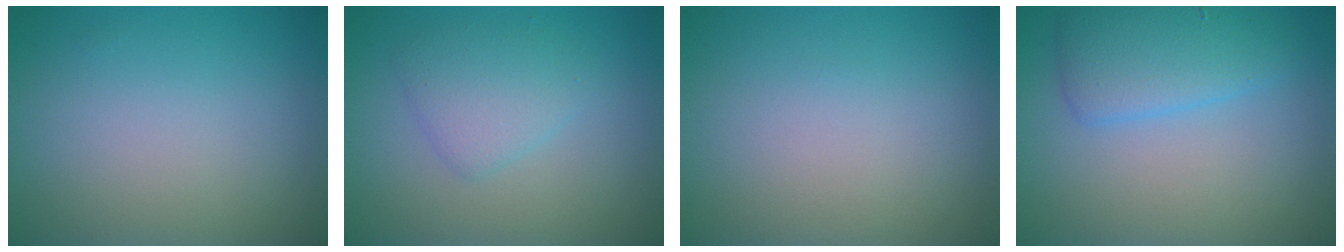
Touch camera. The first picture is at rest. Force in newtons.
{"total": 2.8, "press": 2.8, "slide": 0.2}
{"total": 0.0}
{"total": 3.9, "press": 3.9, "slide": 0.2}